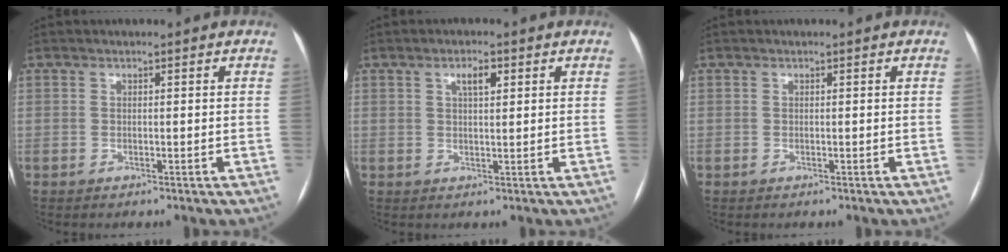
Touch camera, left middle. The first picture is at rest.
{"total": 2.7, "force": [1.2, 0.8, 2.3], "torque": [-0.042, 0.004, 0.021]}
{"total": 0.0}